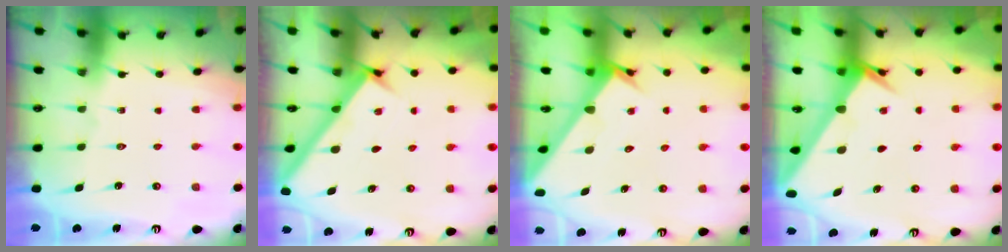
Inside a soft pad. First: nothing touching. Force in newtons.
{"total": 2.5, "press": 2.5, "slide": 0.3}
{"total": 2.9, "press": 2.9, "slide": 0.1}
{"total": 2.6, "press": 2.6, "slide": 0.3}